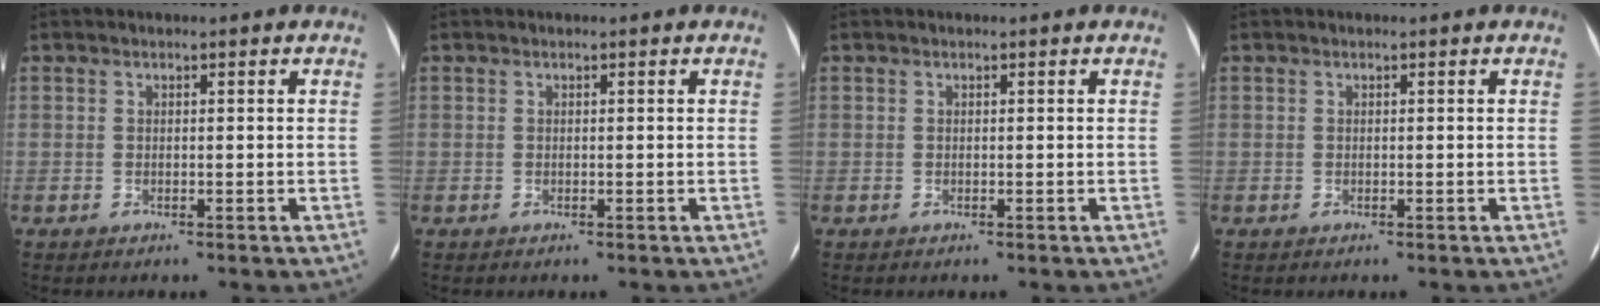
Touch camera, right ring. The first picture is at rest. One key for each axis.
{"total": 0.0}
{"total": 0.0}
{"total": 0.0}